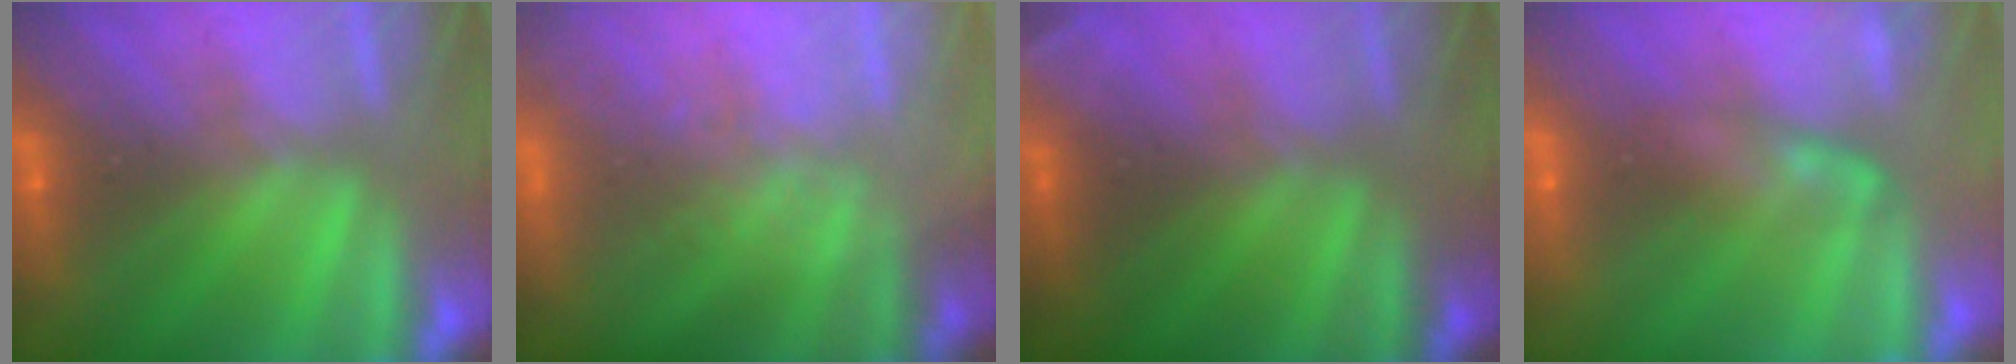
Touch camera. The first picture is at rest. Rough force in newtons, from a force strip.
{"total": 9.2}
{"total": 4.5}
{"total": 2.4}